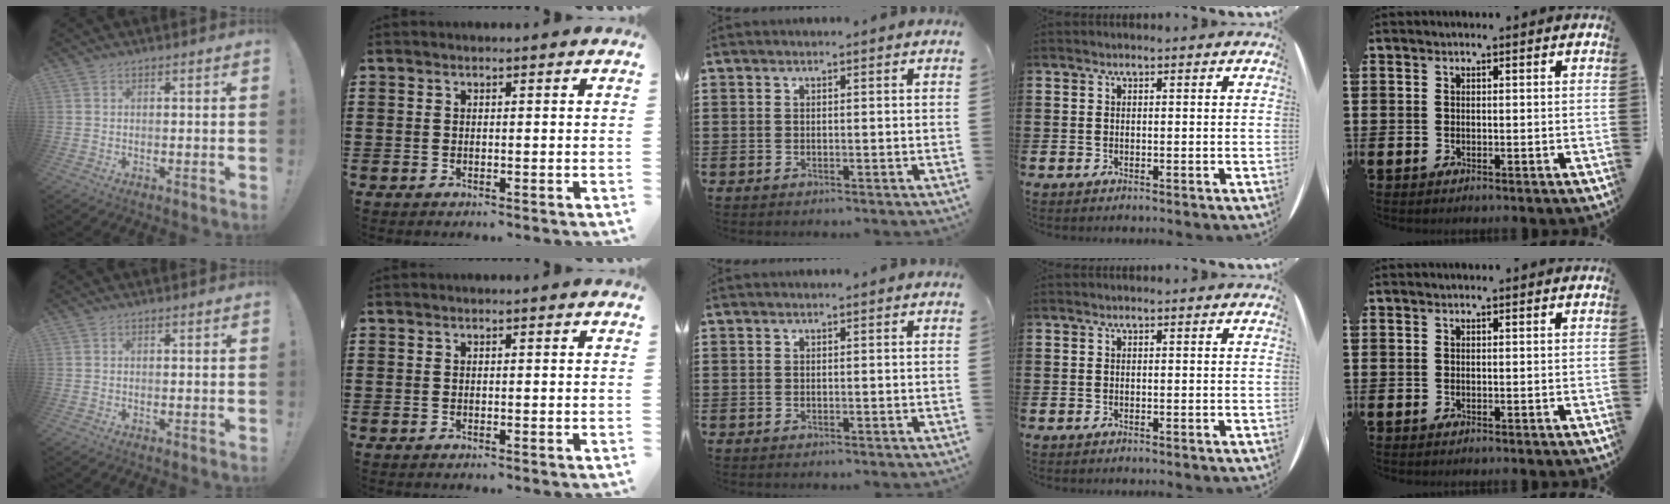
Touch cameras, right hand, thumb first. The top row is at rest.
{}